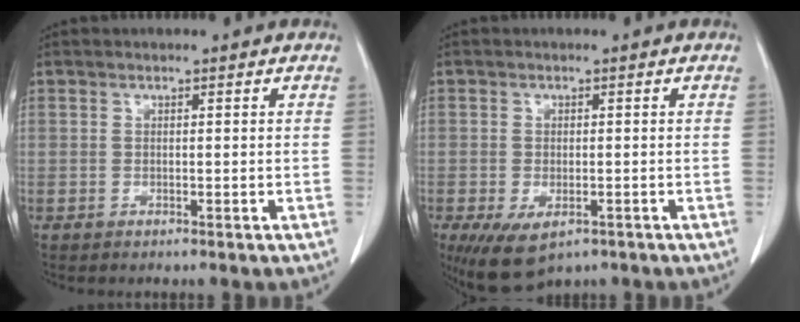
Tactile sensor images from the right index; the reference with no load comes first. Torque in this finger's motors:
{"motor_torque": [0.84, -0.82, 0.16, 0.07]}